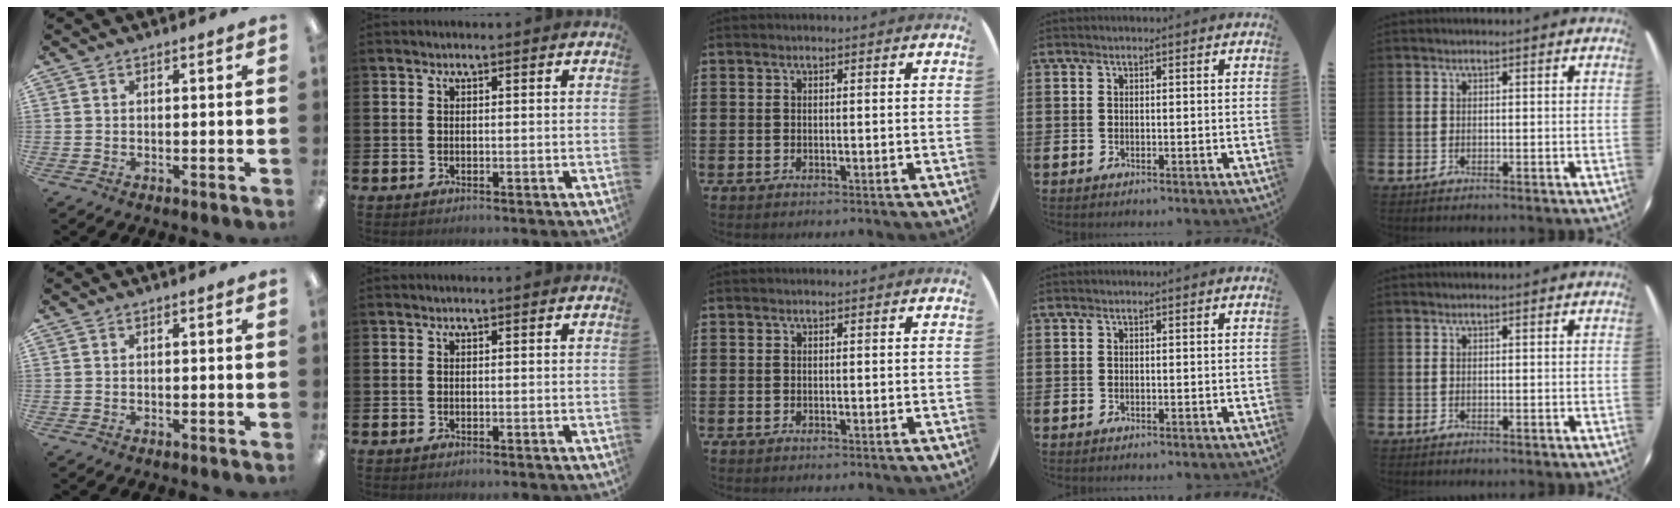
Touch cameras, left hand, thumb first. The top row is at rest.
{}